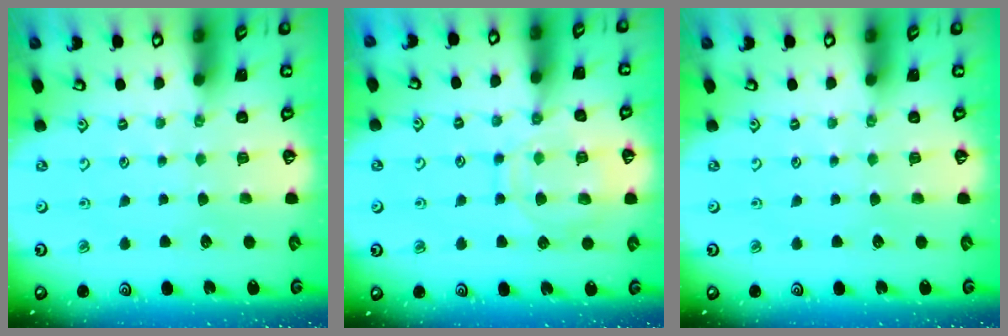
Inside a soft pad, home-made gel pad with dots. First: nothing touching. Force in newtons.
{"total": 11.5, "press": 11.4, "slide": 1.2}
{"total": 0.0}